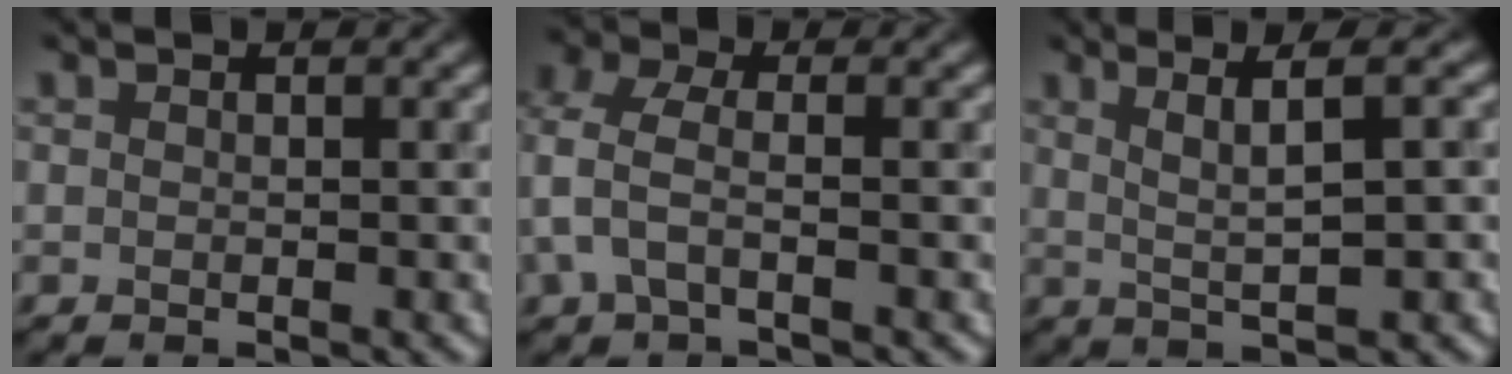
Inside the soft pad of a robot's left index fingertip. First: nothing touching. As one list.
[{"total": 2.8, "force": [-0.3, 1.6, 2.2], "torque": [-0.059, 0.013, -0.012]}, {"total": 4.3, "force": [1.3, 0.7, 4.0], "torque": [-0.067, 0.007, 0.030]}]